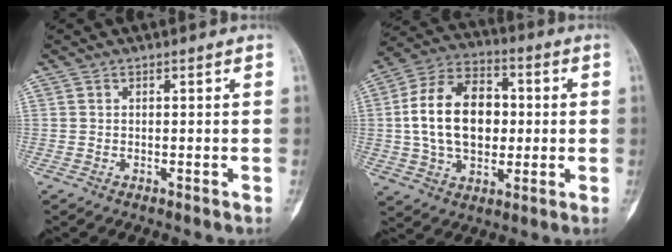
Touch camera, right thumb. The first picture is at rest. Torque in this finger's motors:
{"motor_torque": [1.91, 2.05, 0.84, -0.64, 0.47]}